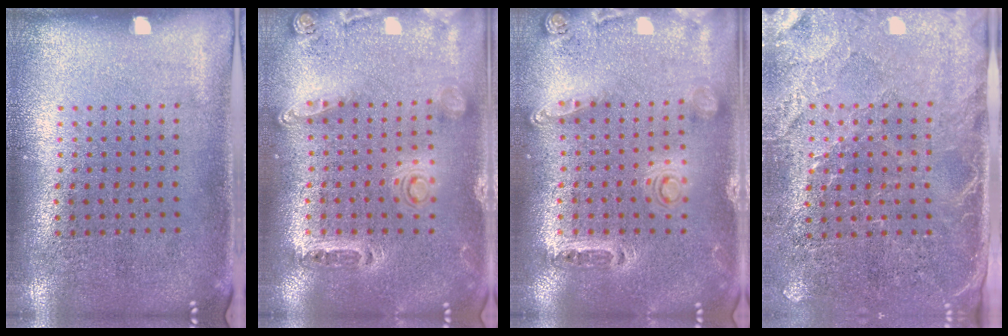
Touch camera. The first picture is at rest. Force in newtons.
{"total": 0.9, "press": 0.9, "slide": 0.2}
{"total": 0.9, "press": 0.9, "slide": 0.2}
{"total": 3.1, "press": 2.8, "slide": 1.3}